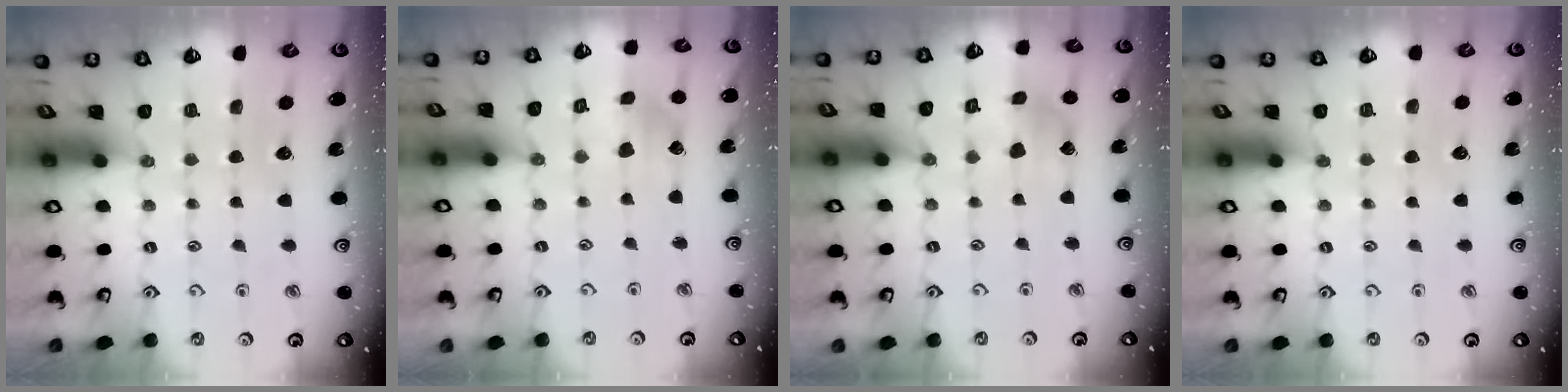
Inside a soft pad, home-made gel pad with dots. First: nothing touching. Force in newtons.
{"total": 3.6, "press": 3.6, "slide": 0.5}
{"total": 6.5, "press": 6.5, "slide": 0.6}
{"total": 0.0}